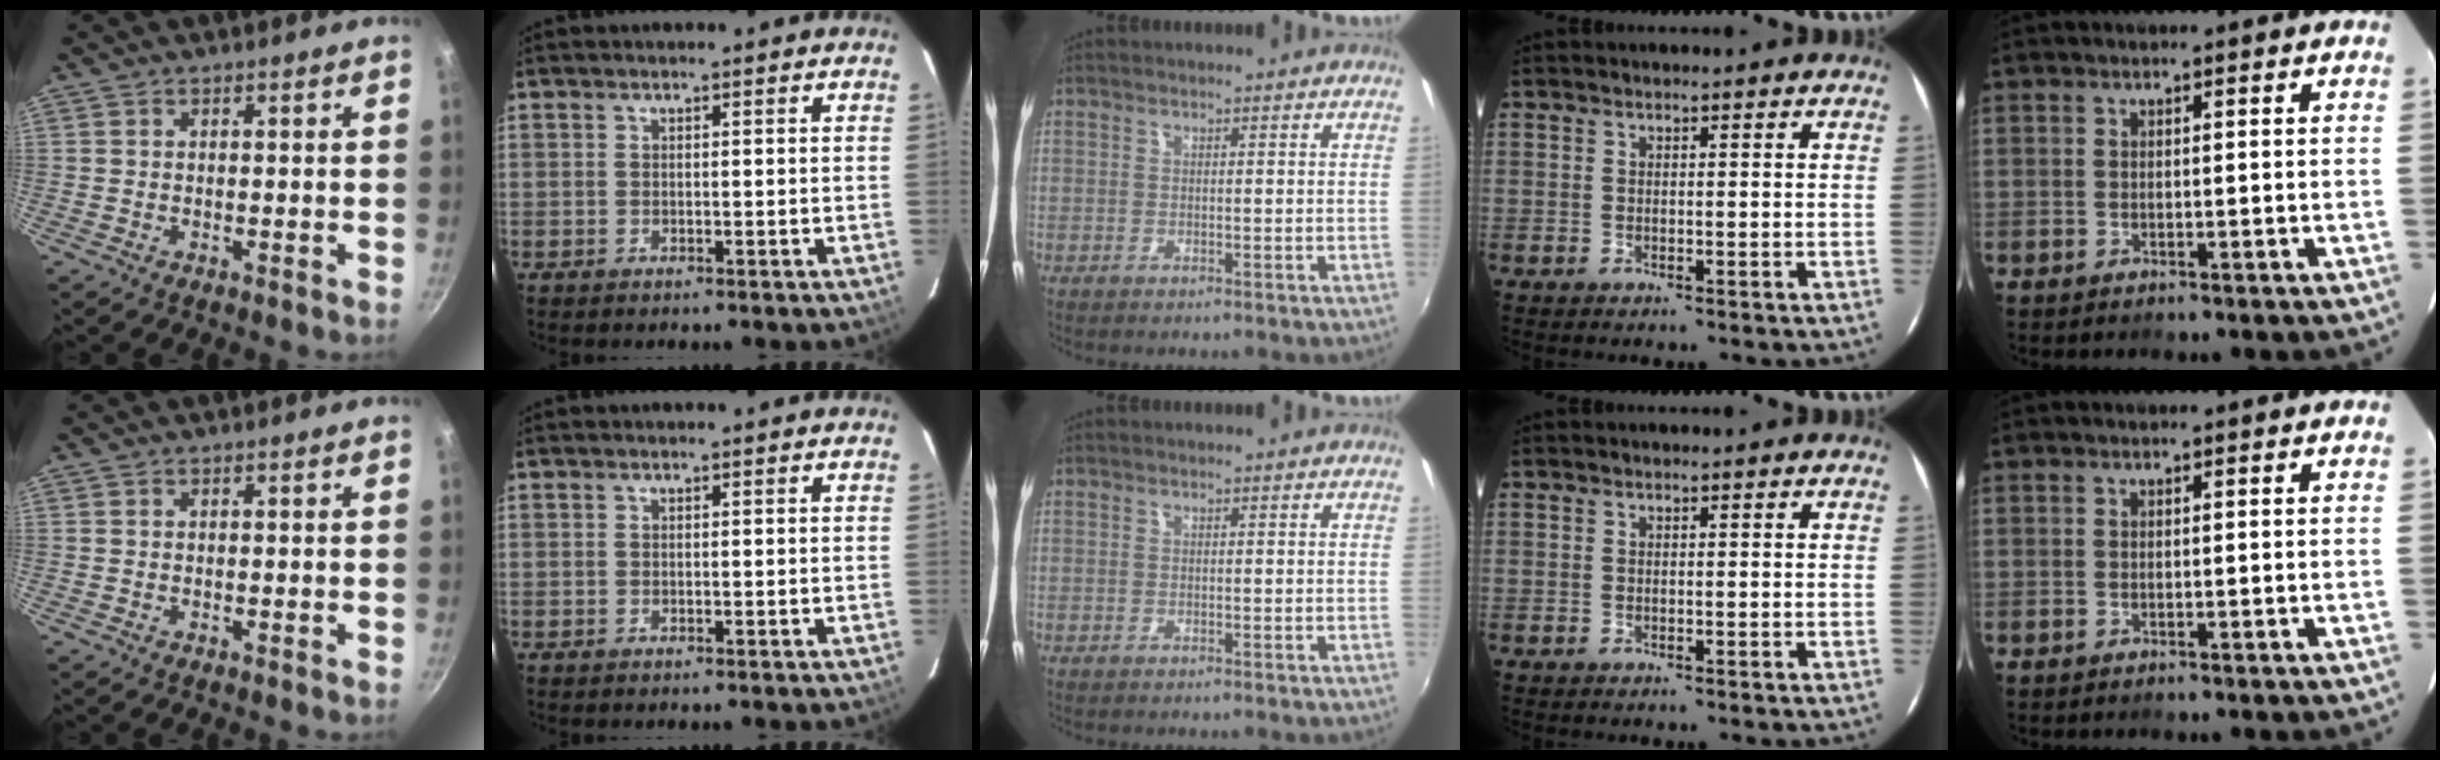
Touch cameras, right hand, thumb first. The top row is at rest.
{}